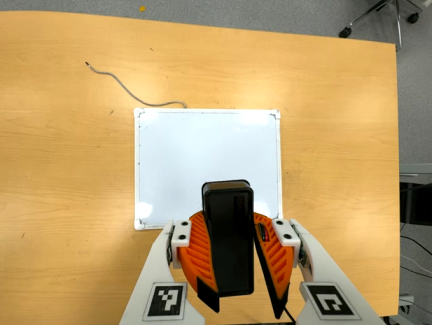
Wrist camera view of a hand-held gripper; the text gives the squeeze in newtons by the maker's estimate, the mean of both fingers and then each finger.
{"total": 10.5, "left": 10.7, "right": 10.2}